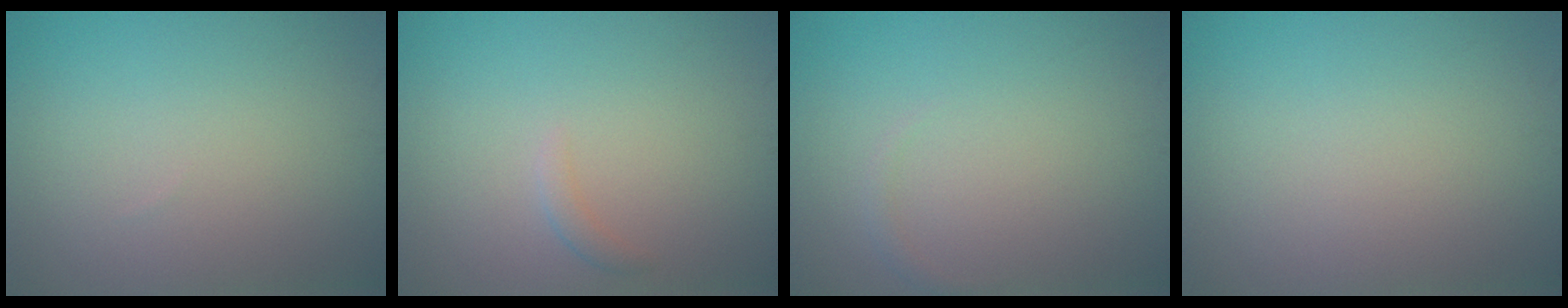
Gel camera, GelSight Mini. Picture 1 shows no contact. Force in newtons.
{"total": 0.8, "press": 0.8, "slide": 0.1}
{"total": 0.6, "press": 0.6, "slide": 0.0}
{"total": 0.0}